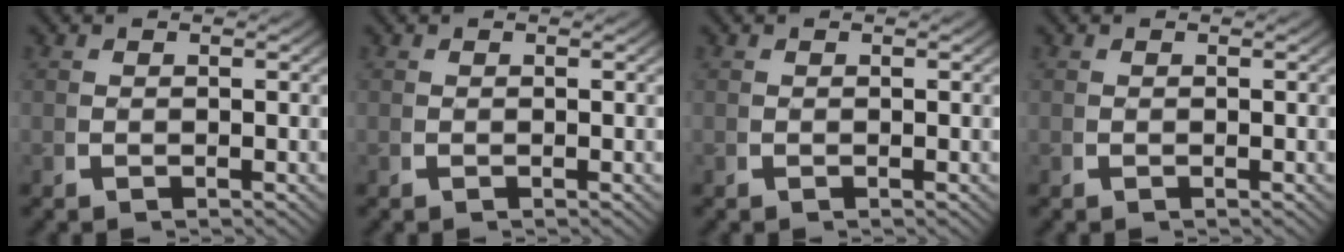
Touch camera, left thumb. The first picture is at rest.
{"total": 0.0}
{"total": 0.0}
{"total": 0.0}